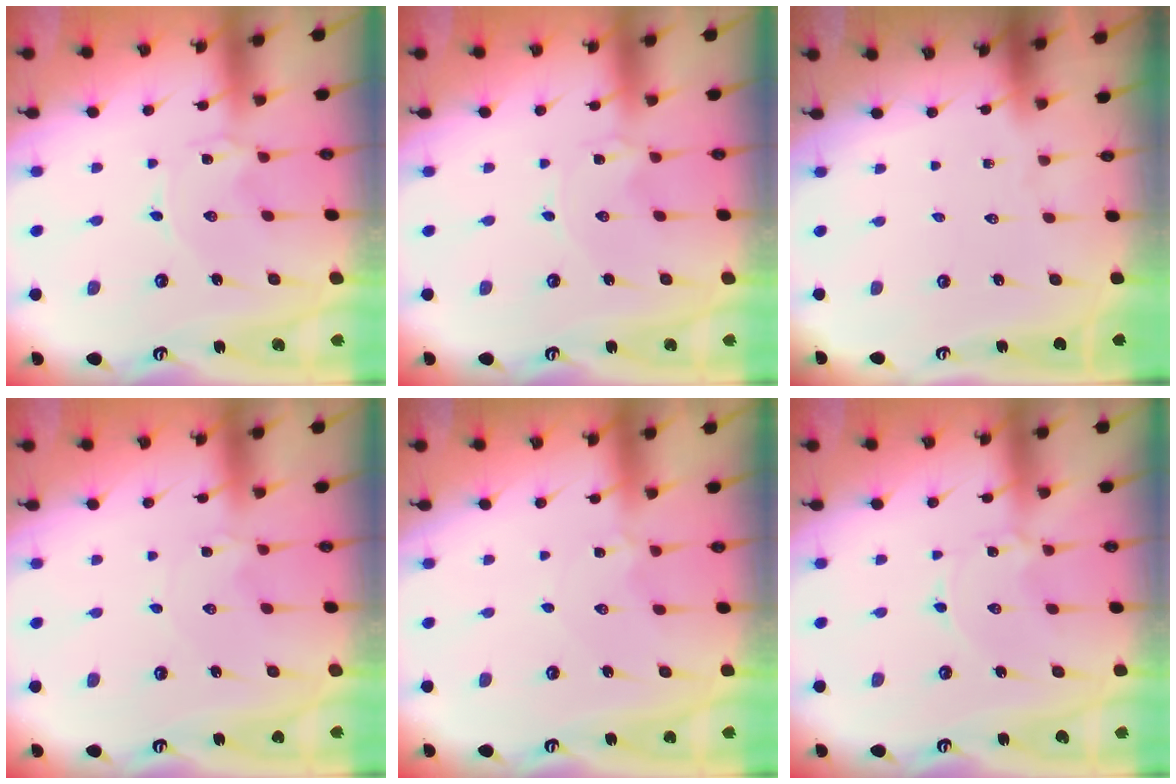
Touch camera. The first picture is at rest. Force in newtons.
{"total": 0.0}
{"total": 0.0}
{"total": 0.9, "press": 0.9, "slide": 0.1}
{"total": 1.8, "press": 1.8, "slide": 0.4}
{"total": 1.7, "press": 1.7, "slide": 0.3}